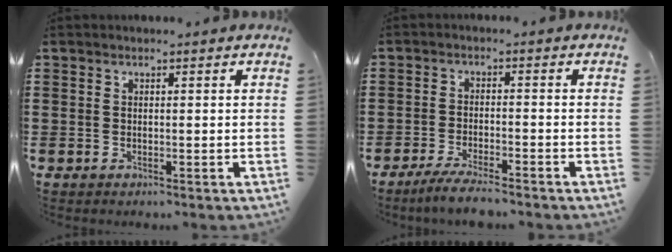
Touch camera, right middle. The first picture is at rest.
{"total": 4.1, "force": [-3.8, 0.0, 1.7], "torque": [-0.037, -0.007, -0.073]}